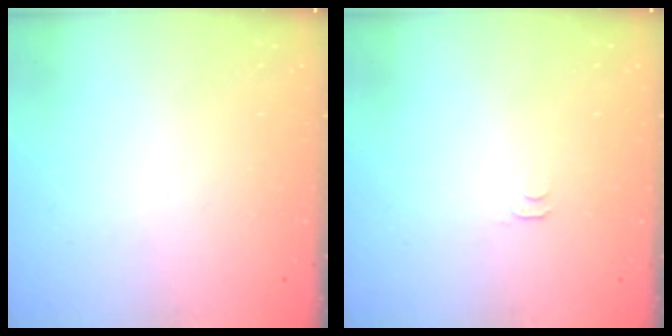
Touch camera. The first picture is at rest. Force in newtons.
{"total": 2.8, "press": 2.7, "slide": 0.5}